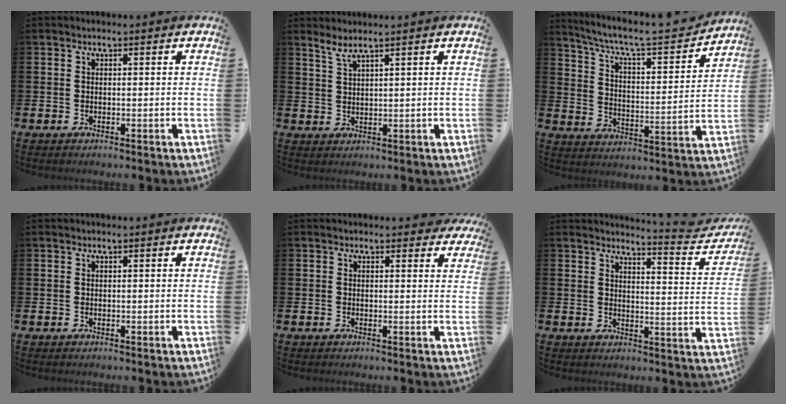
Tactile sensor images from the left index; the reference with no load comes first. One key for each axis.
{"total": 2.2, "fx": 2.0, "fy": -0.1, "fz": 1.0, "tx": -0.024, "ty": -0.004, "tz": 0.036}
{"total": 7.6, "fx": 6.7, "fy": 1.3, "fz": 3.1, "tx": -0.081, "ty": -0.054, "tz": 0.107}
{"total": 0.0}
{"total": 1.4, "fx": 1.1, "fy": 0.7, "fz": 0.1, "tx": 0.009, "ty": 0.001, "tz": 0.018}
{"total": 4.1, "fx": 3.9, "fy": 0.3, "fz": 1.1, "tx": -0.007, "ty": -0.048, "tz": 0.053}